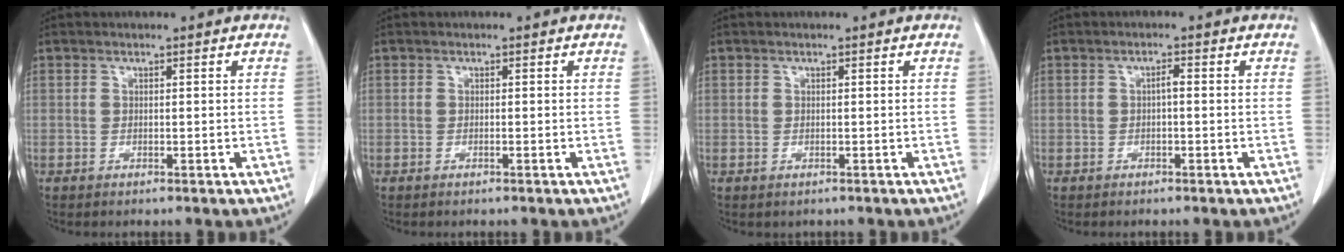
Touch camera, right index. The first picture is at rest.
{"total": 0.0}
{"total": 0.6, "force": [-0.2, 0.6, 0.0], "torque": [-0.001, 0.006, -0.004]}
{"total": 1.2, "force": [-0.1, 0.3, 1.1], "torque": [-0.019, 0.004, -0.001]}